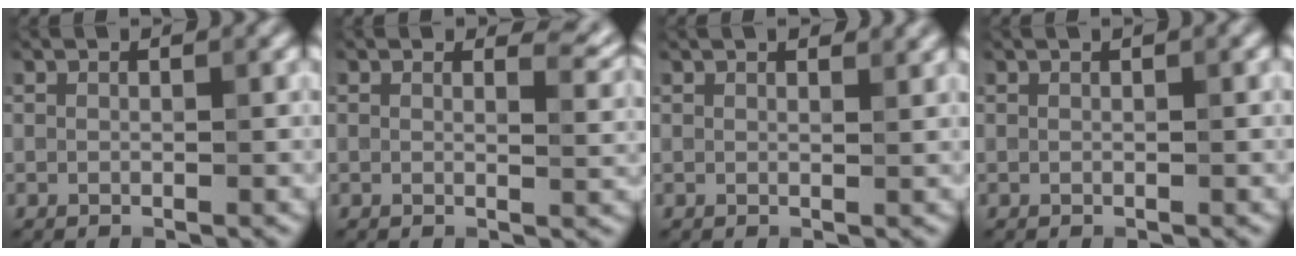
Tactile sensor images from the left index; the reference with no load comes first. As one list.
[{"total": 2.4, "force": [1.7, 0.8, 1.5], "torque": [-0.016, -0.004, 0.025]}, {"total": 1.9, "force": [1.5, 0.6, 1.0], "torque": [-0.012, 0.000, 0.016]}, {"total": 0.8, "force": [0.4, 0.2, 0.8], "torque": [-0.007, 0.008, 0.004]}]